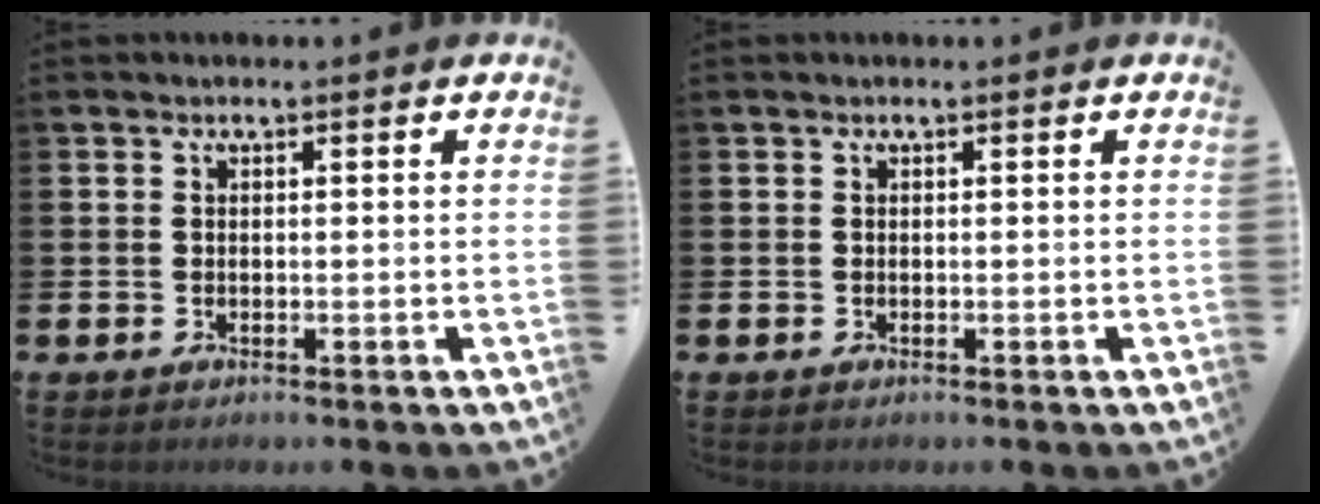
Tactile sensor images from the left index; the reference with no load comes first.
{"total": 0.0}